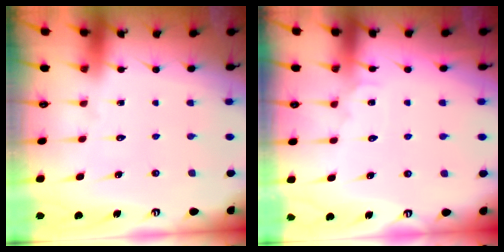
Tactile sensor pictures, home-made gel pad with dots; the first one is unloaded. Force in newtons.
{"total": 5.2, "press": 5.2, "slide": 0.4}